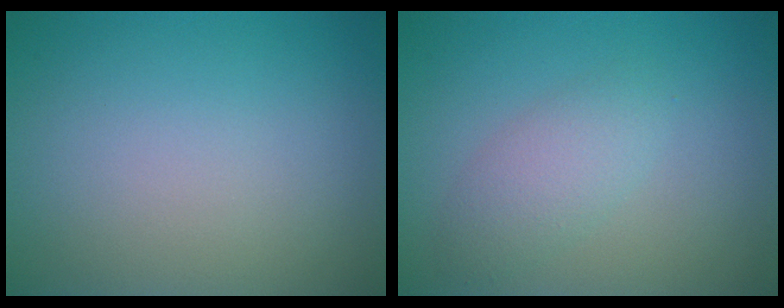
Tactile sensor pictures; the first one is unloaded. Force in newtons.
{"total": 2.5, "press": 2.5, "slide": 0.0}